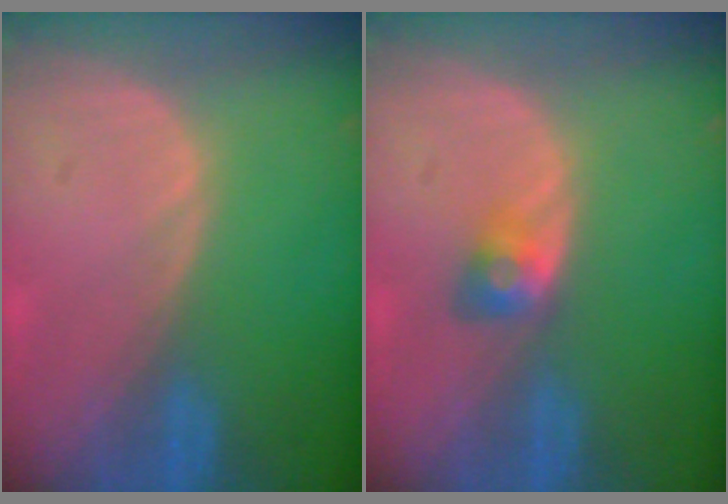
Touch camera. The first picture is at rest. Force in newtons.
{"total": 2.9, "press": 2.5, "slide": 1.6}